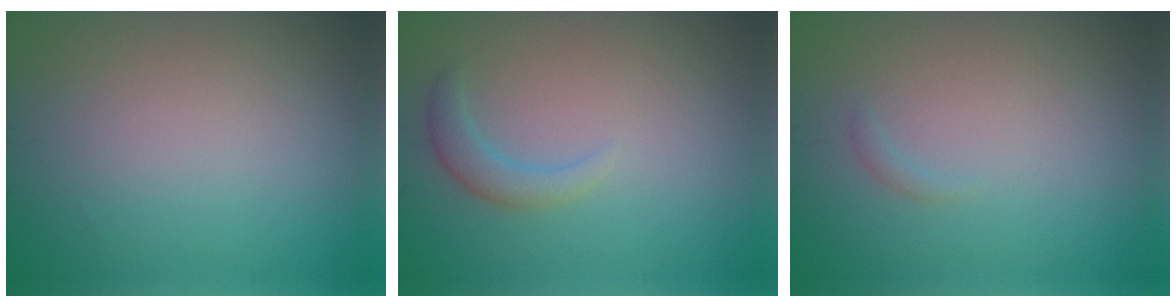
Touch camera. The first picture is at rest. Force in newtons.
{"total": 1.9, "press": 1.9, "slide": 0.1}
{"total": 0.5, "press": 0.5, "slide": 0.1}